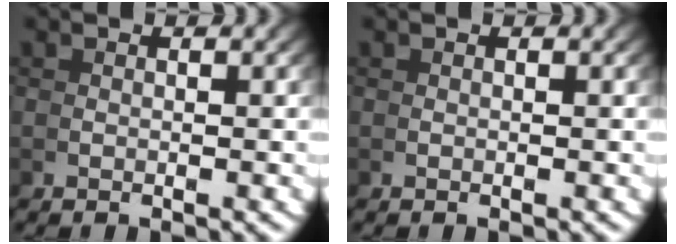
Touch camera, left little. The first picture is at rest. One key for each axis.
{"total": 0.0}